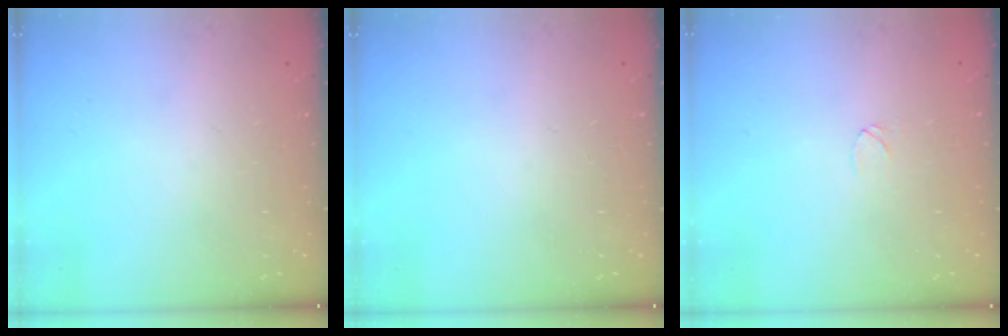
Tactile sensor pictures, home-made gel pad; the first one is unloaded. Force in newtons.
{"total": 0.0}
{"total": 3.7, "press": 3.7, "slide": 0.3}